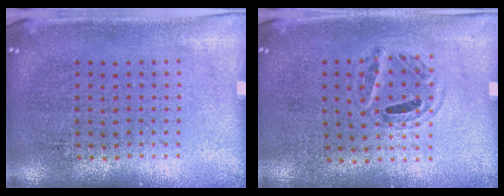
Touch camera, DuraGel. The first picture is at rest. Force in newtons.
{"total": 1.0, "press": 0.8, "slide": 0.6}